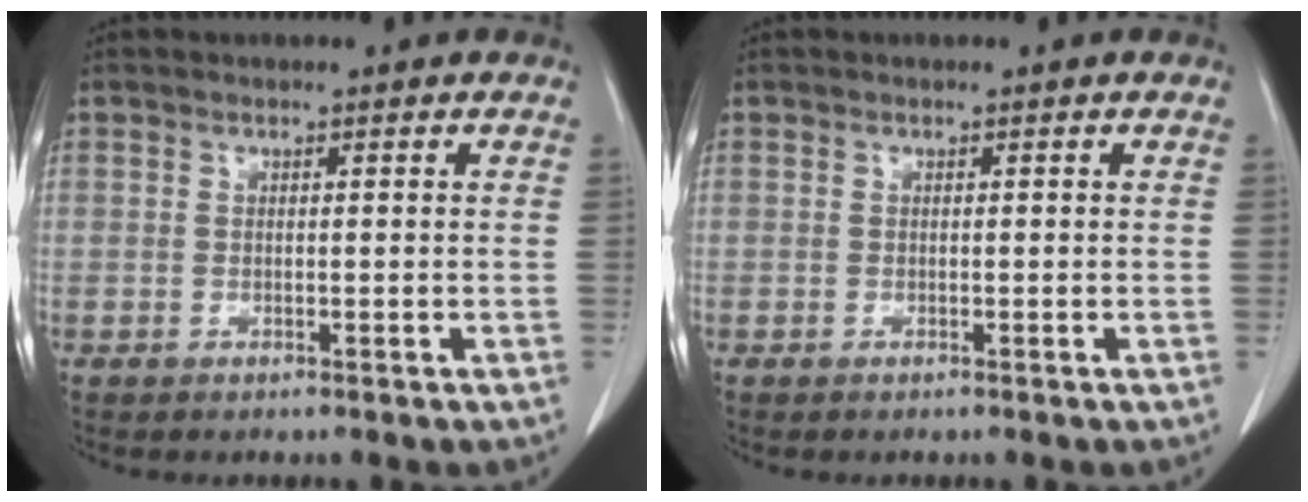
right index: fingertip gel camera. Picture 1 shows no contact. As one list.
[{"total": 0.0}]